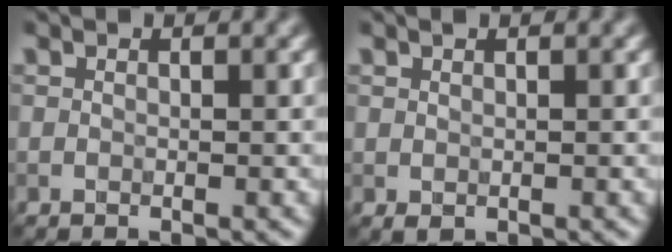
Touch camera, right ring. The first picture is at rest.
{"total": 0.7, "force": [0.2, 0.5, 0.5], "torque": [-0.011, 0.001, 0.004]}